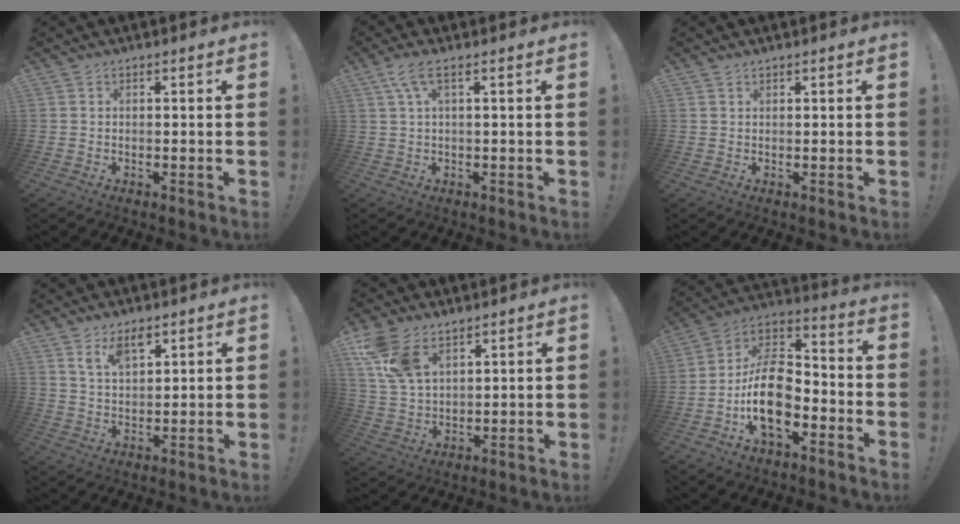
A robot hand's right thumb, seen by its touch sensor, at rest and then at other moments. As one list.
[{"total": 4.2, "force": [1.6, 0.6, 3.8], "torque": [-0.083, 0.000, 0.029]}, {"total": 0.8, "force": [0.7, 0.2, 0.3], "torque": [-0.006, 0.000, 0.013]}, {"total": 6.2, "force": [4.6, 2.4, 3.4], "torque": [-0.064, -0.021, 0.082]}, {"total": 11.1, "force": [7.0, 6.1, 6.1], "torque": [-0.125, -0.019, 0.141]}, {"total": 16.3, "force": [-5.8, 10.0, 11.5], "torque": [-0.212, 0.035, -0.093]}]